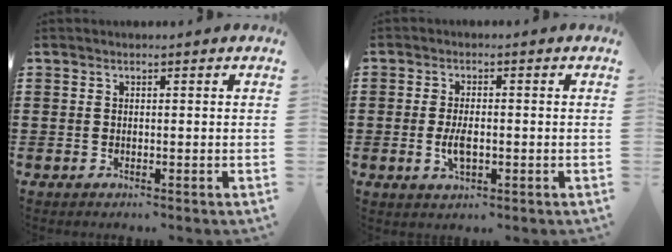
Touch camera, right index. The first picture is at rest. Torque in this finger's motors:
{"motor_torque": [1.40, 0.74, 0.11, 0.07]}